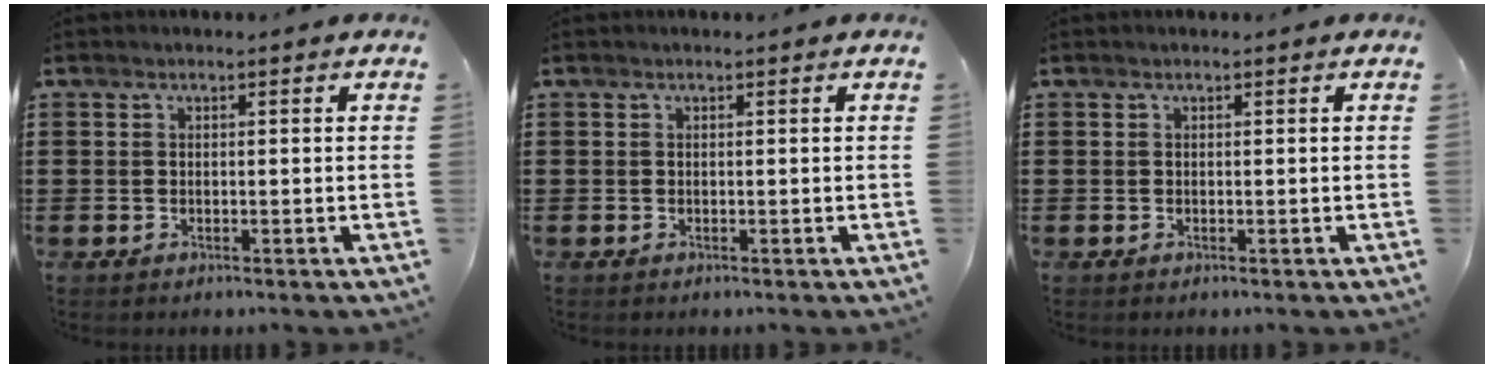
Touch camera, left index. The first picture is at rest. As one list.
[{"total": 0.0}, {"total": 0.0}]